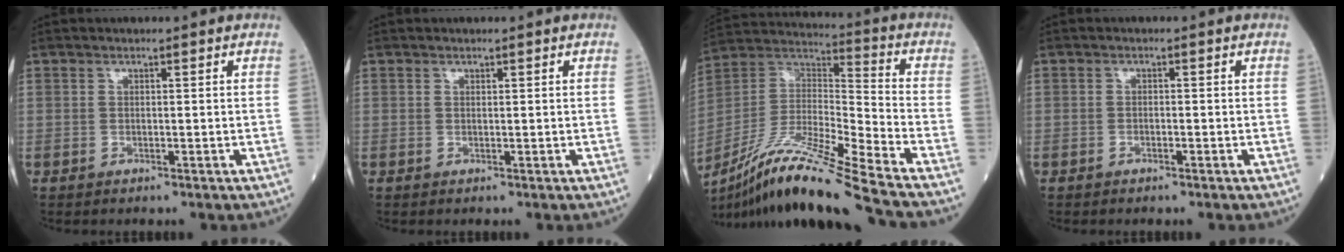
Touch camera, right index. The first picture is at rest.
{"total": 0.0}
{"total": 20.9, "force": [-16.3, -0.8, 13.1], "torque": [-0.287, -0.028, -0.305]}
{"total": 0.6, "force": [-0.4, 0.2, 0.4], "torque": [-0.009, 0.001, -0.007]}